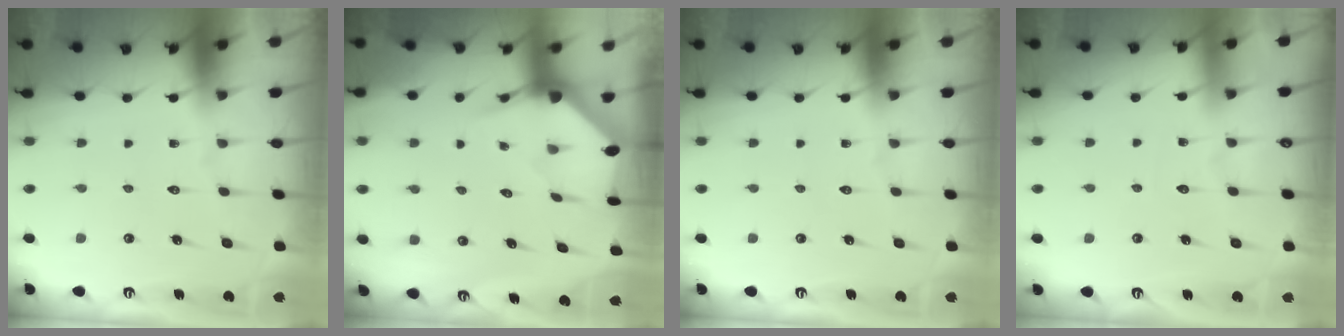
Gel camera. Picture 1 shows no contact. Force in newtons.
{"total": 3.5, "press": 3.5, "slide": 0.2}
{"total": 0.0}
{"total": 2.6, "press": 2.6, "slide": 0.3}